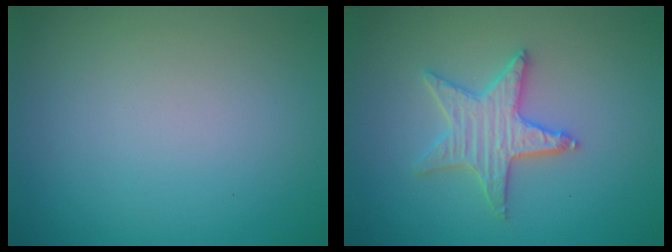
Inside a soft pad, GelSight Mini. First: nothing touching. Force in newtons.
{"total": 3.5, "press": 3.3, "slide": 1.0}